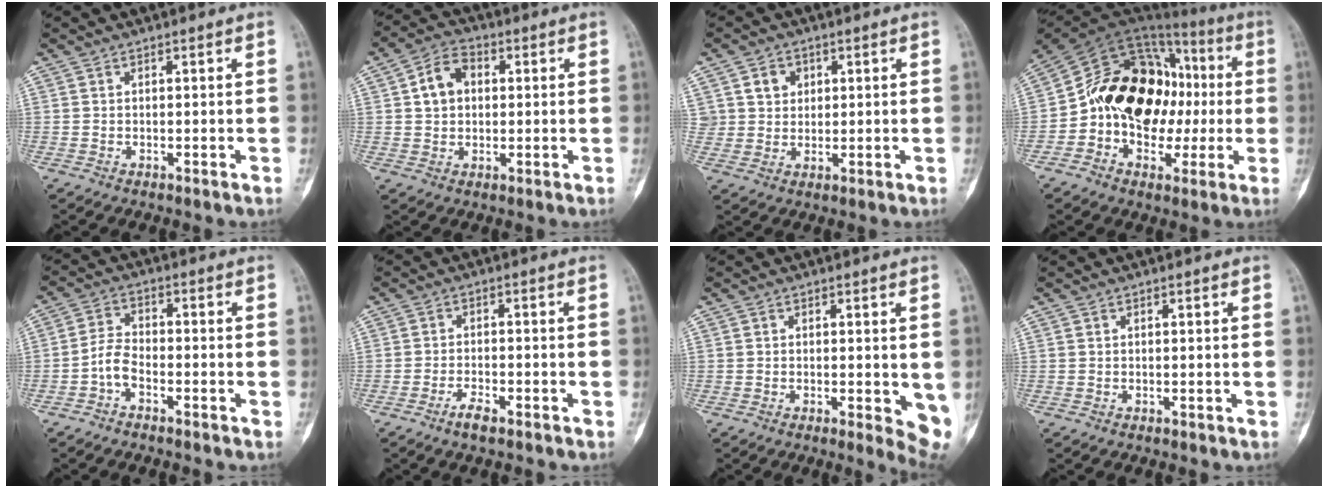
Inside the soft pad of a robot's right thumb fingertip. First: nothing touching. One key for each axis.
{"total": 7.3, "fx": 1.2, "fy": 5.6, "fz": 4.6, "tx": -0.062, "ty": 0.013, "tz": 0.013}
{"total": 5.4, "fx": 1.8, "fy": 4.8, "fz": 1.7, "tx": 0.002, "ty": -0.006, "tz": 0.033}
{"total": 22.7, "fx": -1.1, "fy": 16.2, "fz": 15.9, "tx": -0.228, "ty": 0.056, "tz": -0.021}
{"total": 4.4, "fx": -2.4, "fy": 2.5, "fz": 2.8, "tx": -0.050, "ty": 0.025, "tz": -0.056}
{"total": 3.3, "fx": -2.4, "fy": 1.1, "fz": 2.0, "tx": -0.039, "ty": 0.013, "tz": -0.046}
{"total": 6.0, "fx": -0.7, "fy": 2.3, "fz": 5.5, "tx": -0.051, "ty": -0.013, "tz": -0.010}
{"total": 0.0}